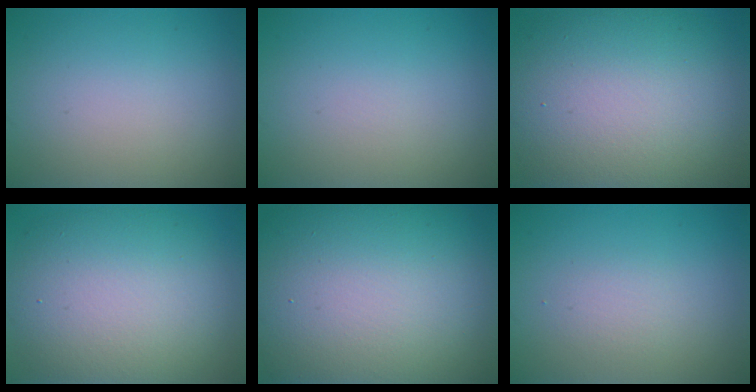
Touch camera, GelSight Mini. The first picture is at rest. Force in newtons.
{"total": 0.0}
{"total": 14.7, "press": 14.6, "slide": 1.5}
{"total": 11.2, "press": 11.2, "slide": 0.9}
{"total": 19.2, "press": 19.1, "slide": 1.3}
{"total": 1.3, "press": 1.3, "slide": 0.0}